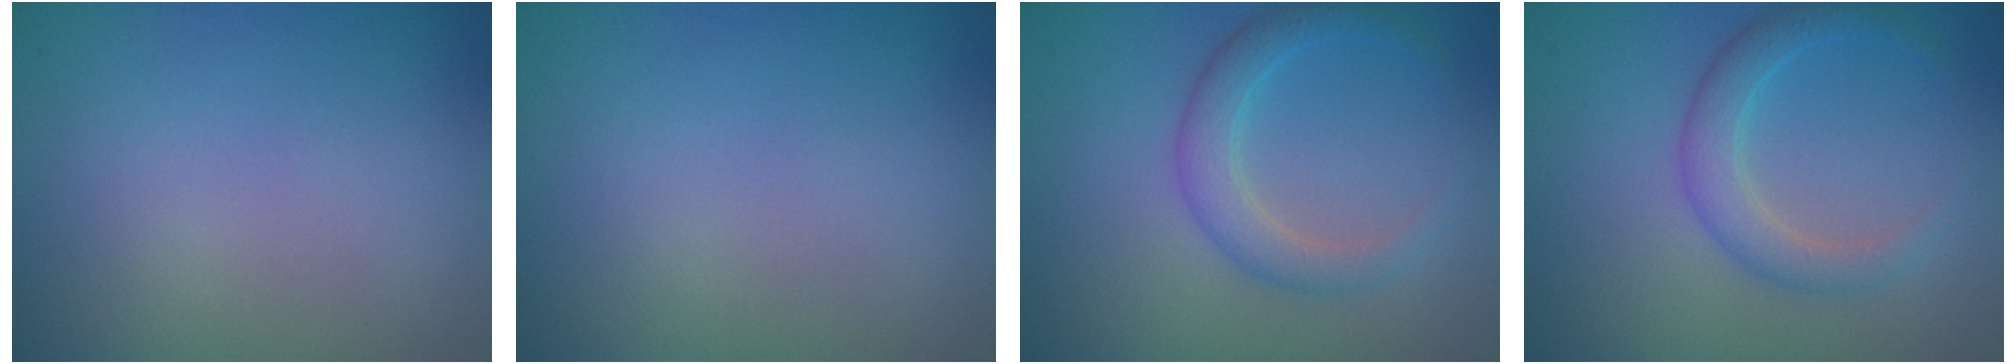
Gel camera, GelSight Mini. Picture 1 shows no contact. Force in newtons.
{"total": 0.0}
{"total": 2.8, "press": 2.7, "slide": 0.2}
{"total": 2.8, "press": 2.7, "slide": 0.2}